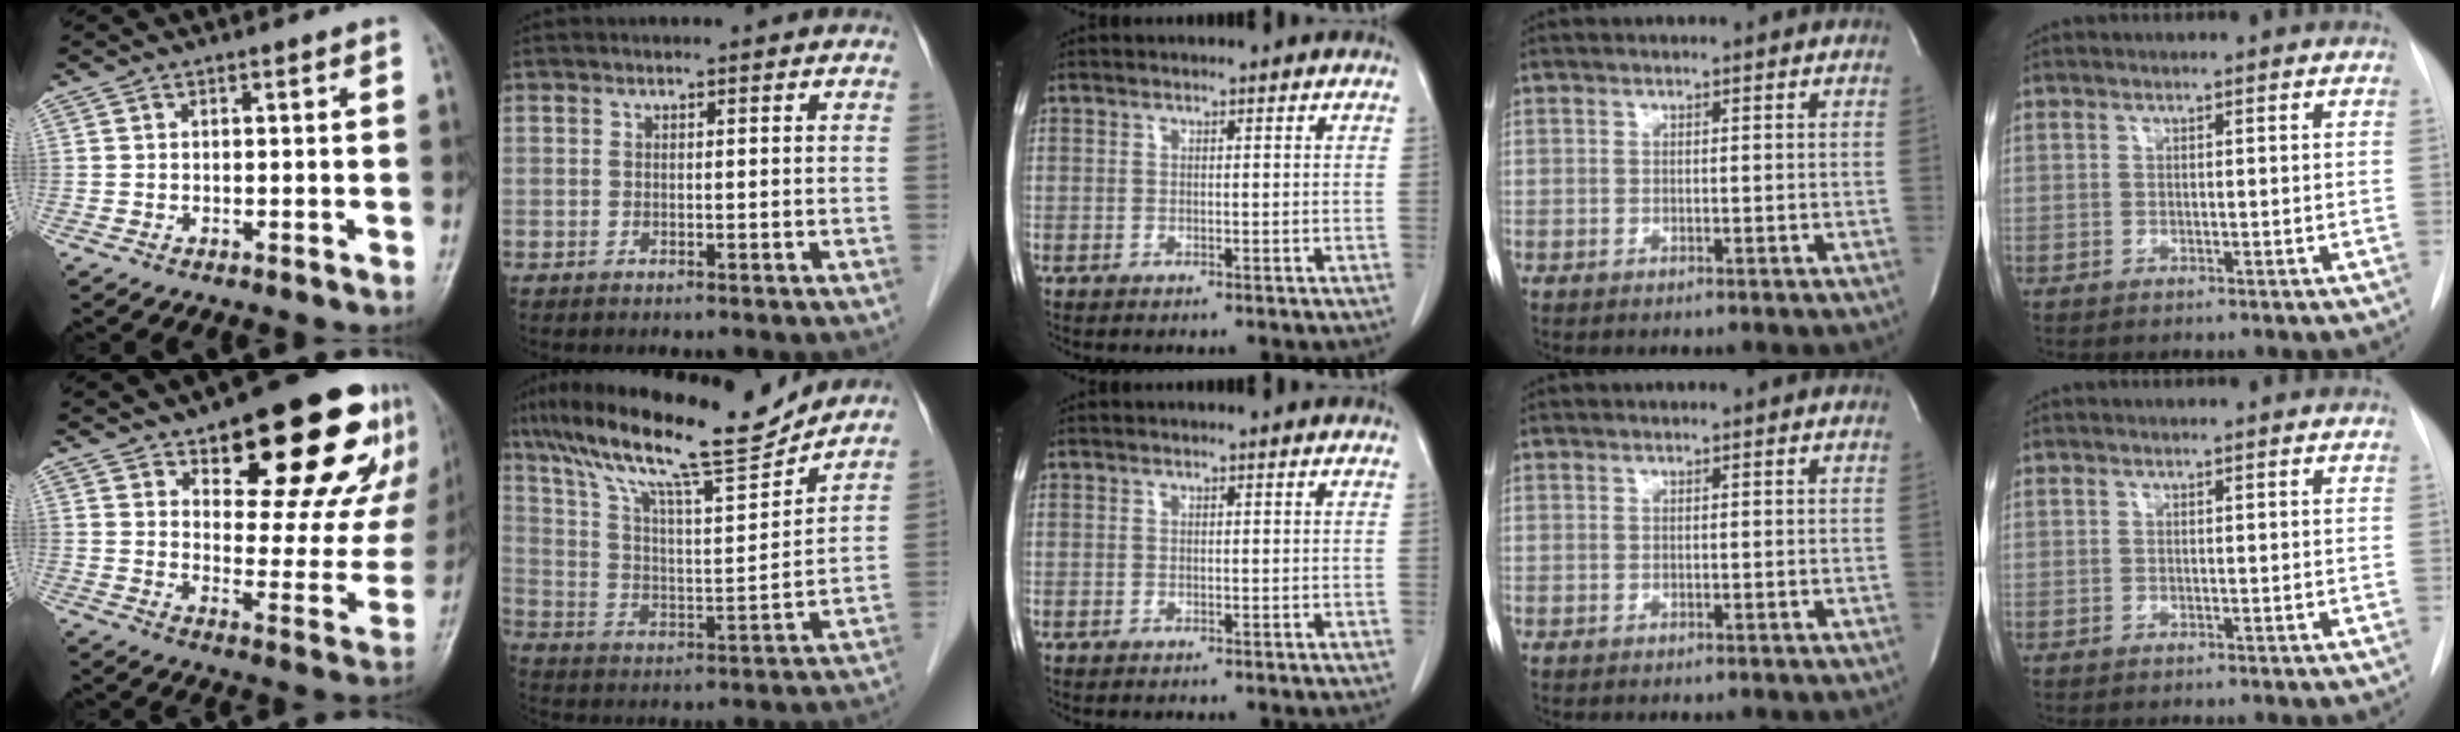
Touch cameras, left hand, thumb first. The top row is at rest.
{"thumb": {"total": 24.3, "force": [14.5, 10.0, 16.7], "torque": [-0.162, -0.058, 0.204]}, "index": {"total": 17.7, "force": [15.0, 1.0, 9.2], "torque": [-0.168, 0.012, 0.252]}}